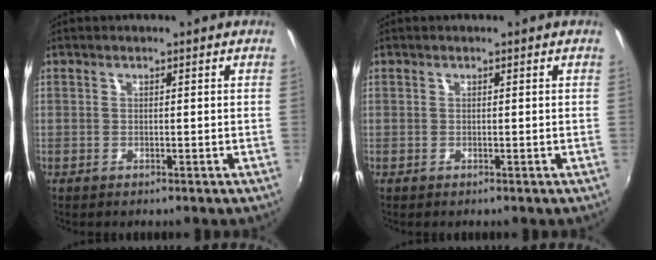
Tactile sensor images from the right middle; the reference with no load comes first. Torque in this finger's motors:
{"motor_torque": [-0.02, -0.01, 0.00, 0.00]}